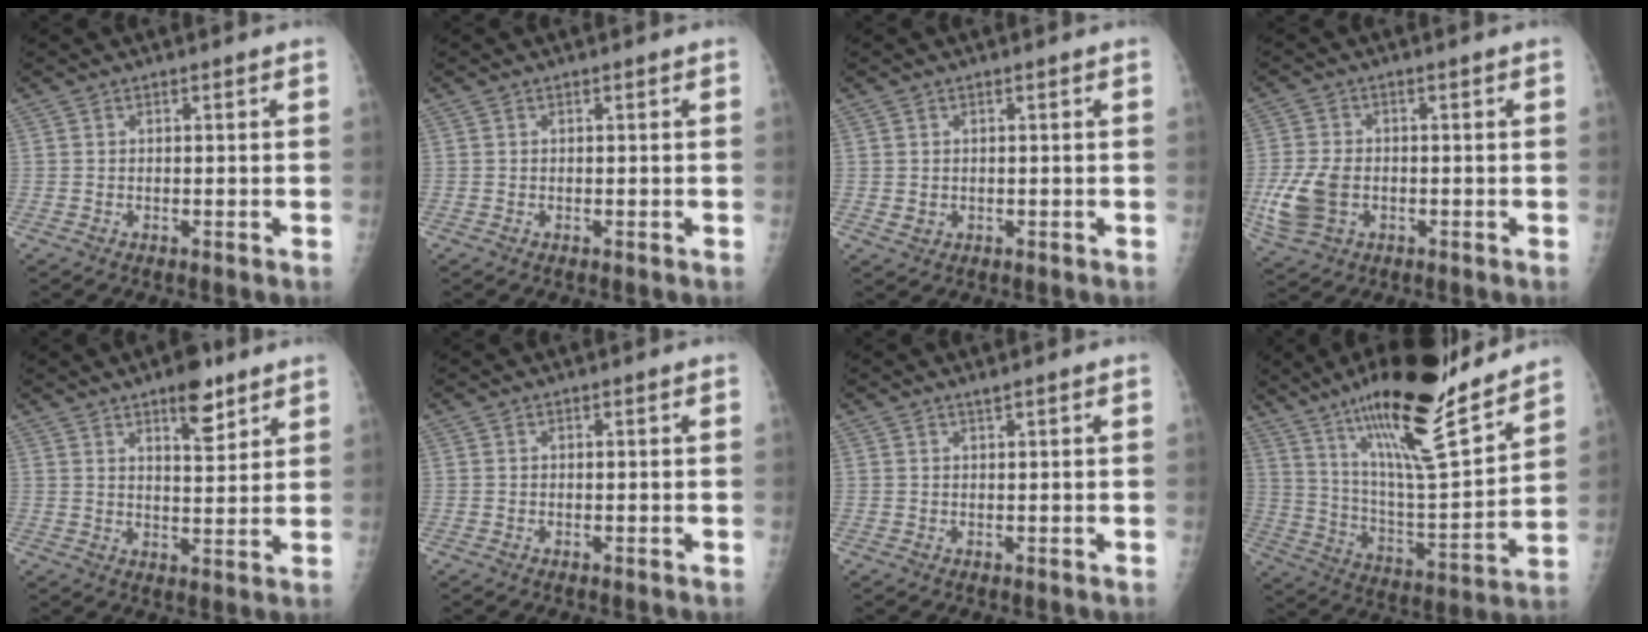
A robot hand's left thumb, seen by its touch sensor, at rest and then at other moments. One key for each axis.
{"total": 0.0}
{"total": 1.7, "fx": 0.0, "fy": 1.5, "fz": 0.8, "tx": -0.011, "ty": -0.001, "tz": 0.007}
{"total": 8.6, "fx": -1.7, "fy": 5.8, "fz": 6.1, "tx": -0.138, "ty": 0.001, "tz": -0.027}
{"total": 7.3, "fx": 4.8, "fy": 2.8, "fz": 4.8, "tx": -0.053, "ty": -0.030, "tz": 0.069}
{"total": 0.0}
{"total": 0.6, "fx": 0.5, "fy": -0.1, "fz": 0.3, "tx": -0.011, "ty": -0.002, "tz": 0.013}
{"total": 25.0, "fx": 17.9, "fy": 4.7, "fz": 16.8, "tx": -0.256, "ty": -0.083, "tz": 0.305}